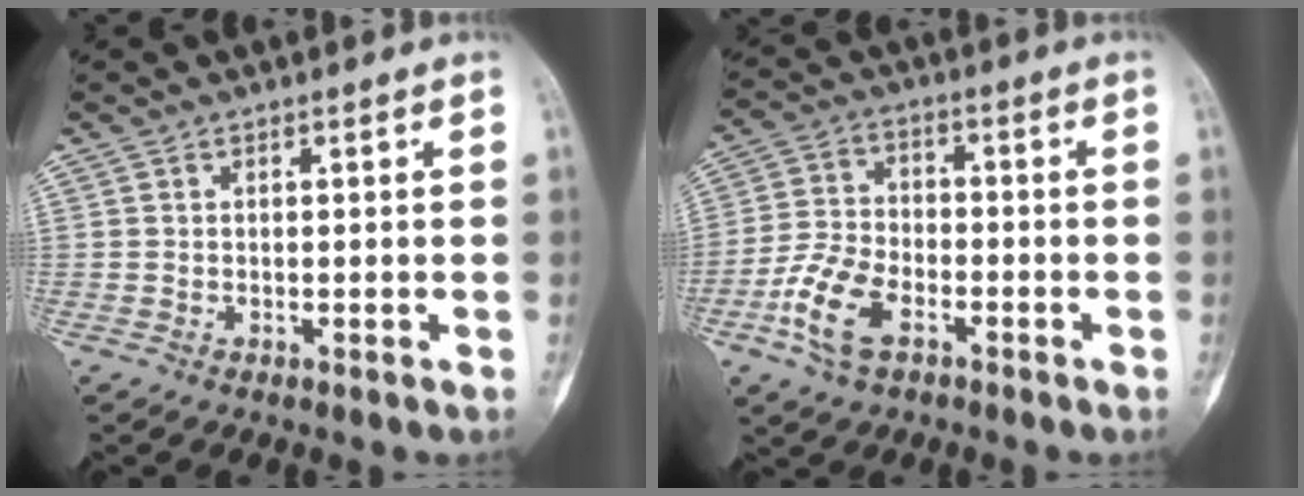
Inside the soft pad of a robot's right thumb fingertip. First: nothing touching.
{"total": 10.1, "force": [-4.7, 5.6, 6.9], "torque": [-0.144, 0.018, -0.093]}